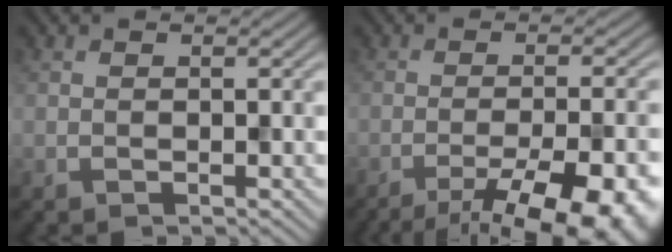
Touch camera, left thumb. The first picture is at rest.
{"total": 13.7, "force": [-9.0, 3.9, 9.5], "torque": [-0.130, -0.012, -0.107]}